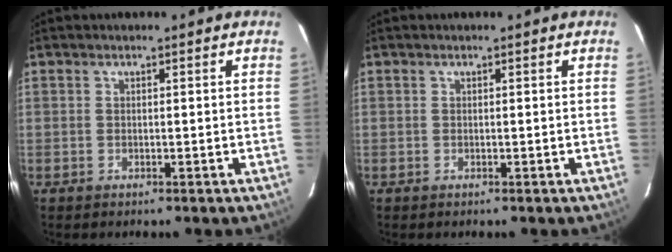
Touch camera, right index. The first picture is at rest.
{"total": 0.0}